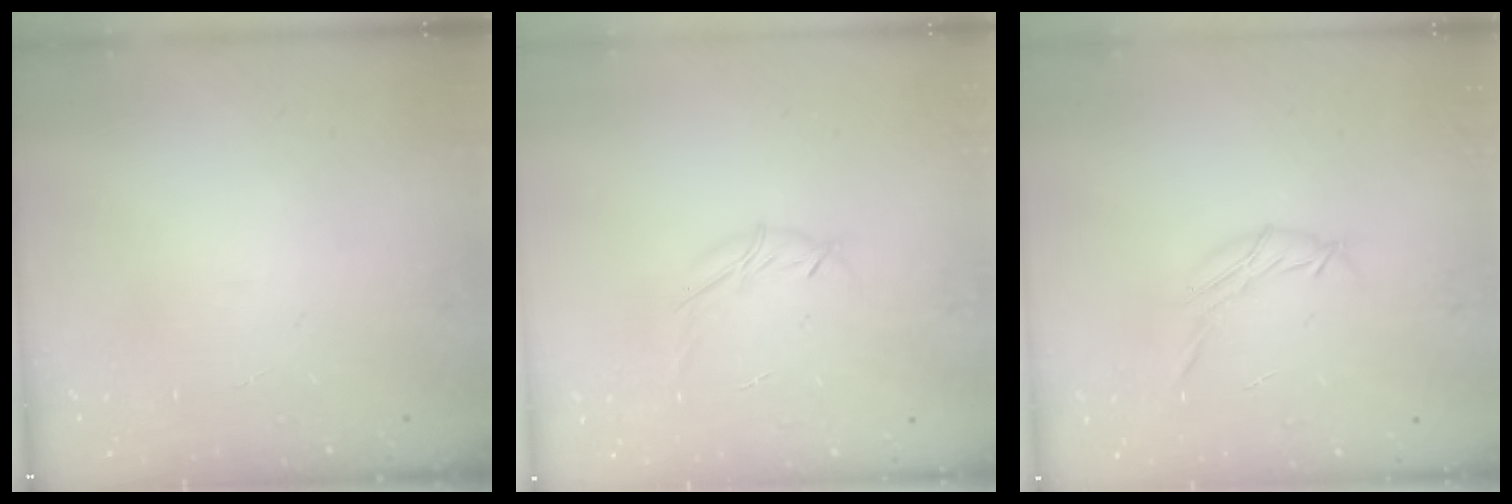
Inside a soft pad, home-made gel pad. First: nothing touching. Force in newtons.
{"total": 3.9, "press": 3.8, "slide": 0.8}
{"total": 6.1, "press": 5.9, "slide": 1.4}